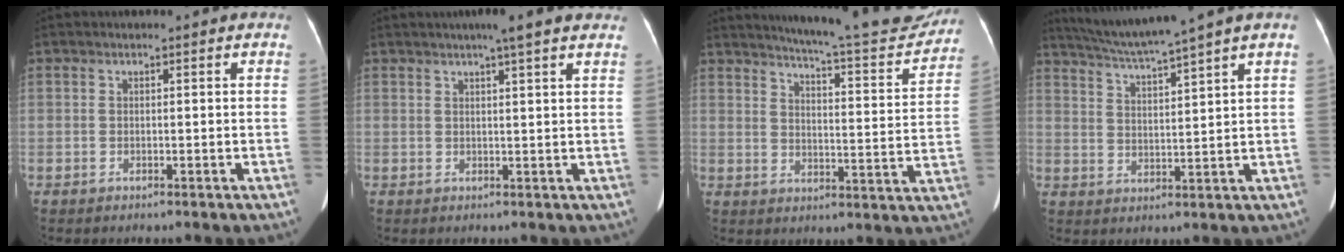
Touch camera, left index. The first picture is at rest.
{"total": 5.8, "force": [4.5, 0.0, 3.7], "torque": [-0.055, 0.018, 0.056]}
{"total": 18.2, "force": [17.0, 1.7, 6.4], "torque": [-0.093, -0.047, 0.208]}
{"total": 10.0, "force": [8.4, -2.3, 4.9], "torque": [-0.088, 0.004, 0.142]}